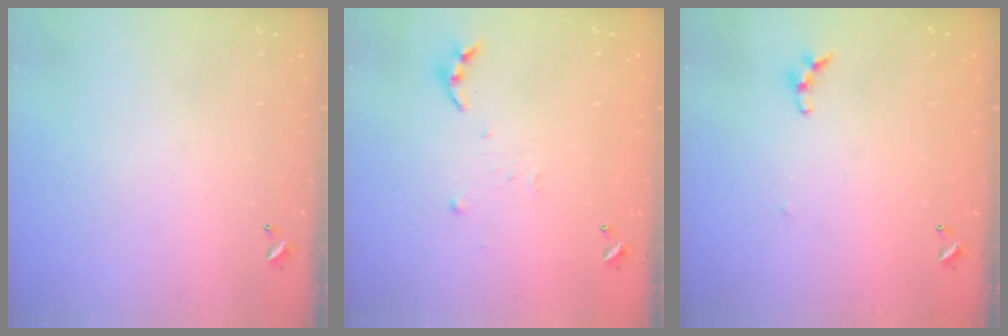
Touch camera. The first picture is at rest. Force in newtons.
{"total": 4.9, "press": 4.8, "slide": 0.5}
{"total": 4.6, "press": 4.5, "slide": 0.7}